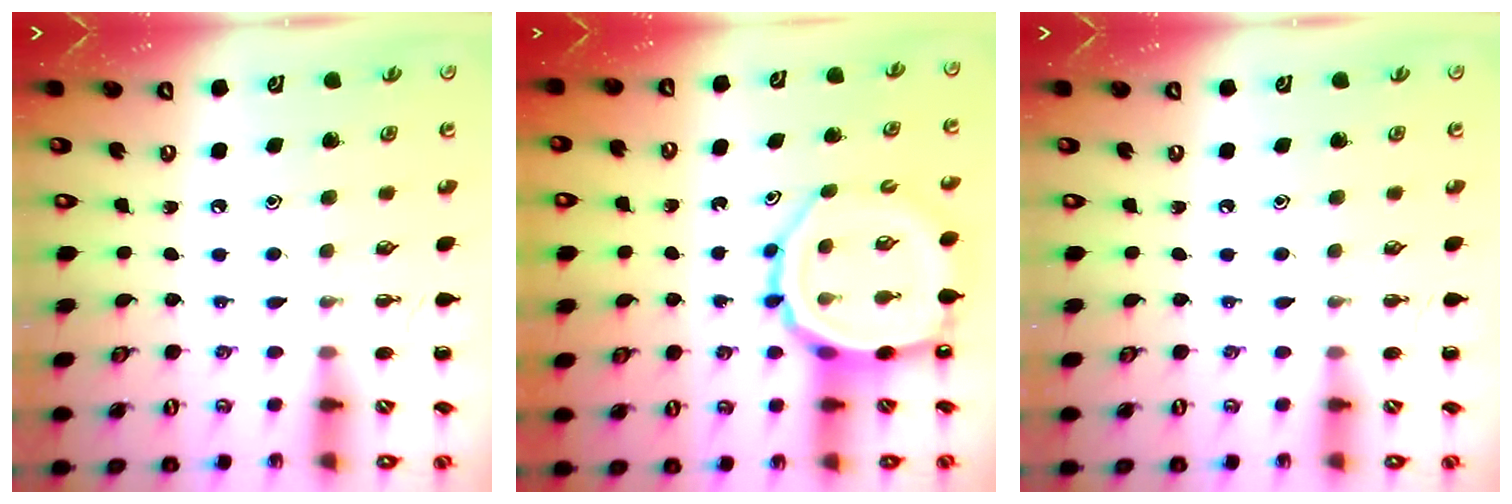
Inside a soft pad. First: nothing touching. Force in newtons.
{"total": 11.3, "press": 10.8, "slide": 3.0}
{"total": 0.0}